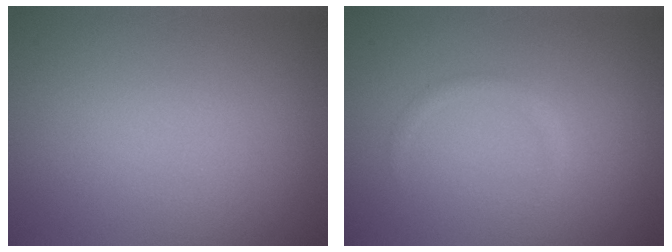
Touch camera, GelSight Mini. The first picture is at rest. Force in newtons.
{"total": 0.7, "press": 0.7, "slide": 0.1}